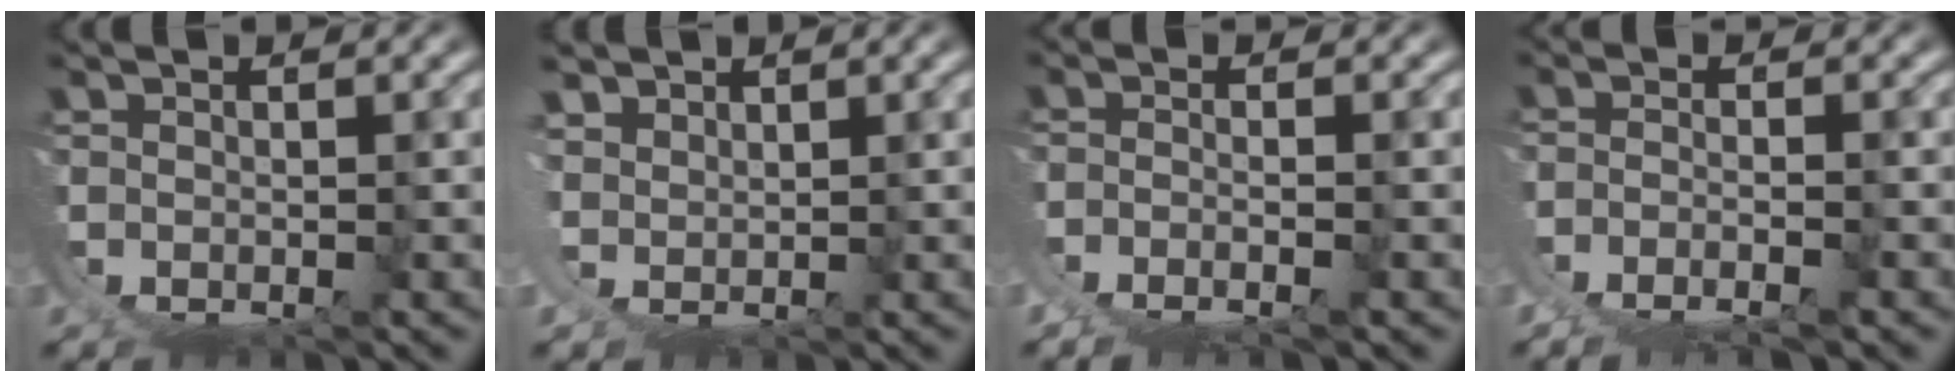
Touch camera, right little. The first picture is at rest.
{"total": 3.0, "force": [2.3, 2.0, 0.3], "torque": [-0.033, -0.001, 0.036]}
{"total": 2.9, "force": [-1.0, 1.2, 2.4], "torque": [-0.050, -0.013, -0.009]}
{"total": 3.3, "force": [-1.0, 1.6, 2.7], "torque": [-0.053, -0.014, -0.011]}